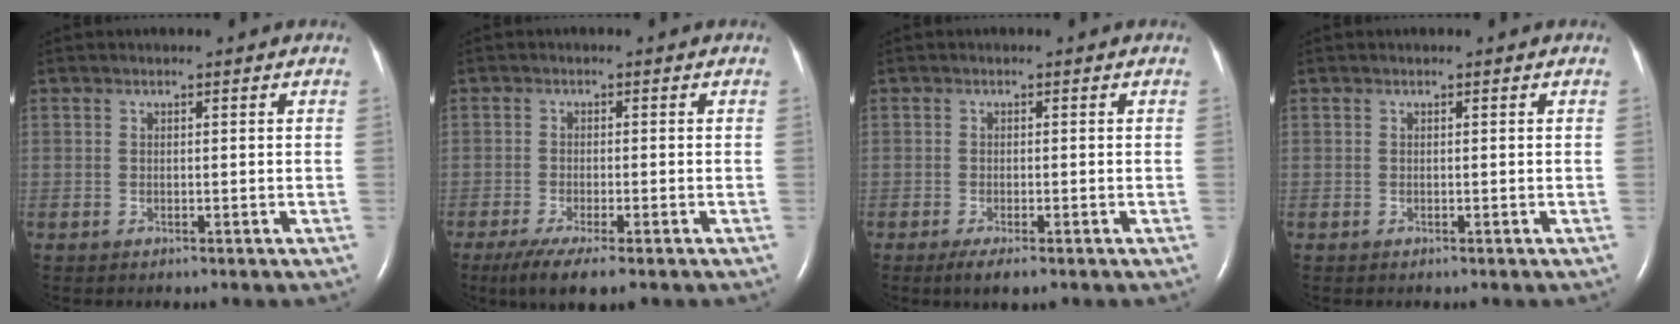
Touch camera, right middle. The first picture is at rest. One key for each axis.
{"total": 6.3, "fx": -4.3, "fy": 0.8, "fz": 4.6, "tx": -0.081, "ty": -0.018, "tz": -0.067}
{"total": 2.7, "fx": -1.7, "fy": 0.5, "fz": 2.0, "tx": -0.038, "ty": -0.007, "tz": -0.029}
{"total": 0.0}